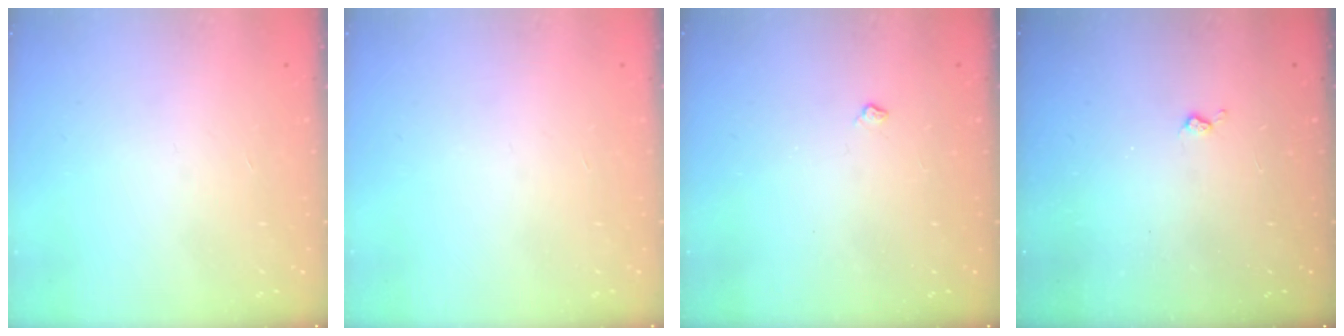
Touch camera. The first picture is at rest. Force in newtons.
{"total": 0.0}
{"total": 3.5, "press": 3.5, "slide": 0.5}
{"total": 2.8, "press": 2.7, "slide": 0.5}